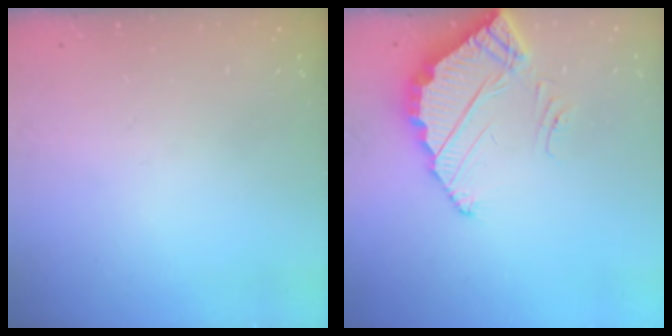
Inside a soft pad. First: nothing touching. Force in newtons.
{"total": 5.0, "press": 5.0, "slide": 0.2}